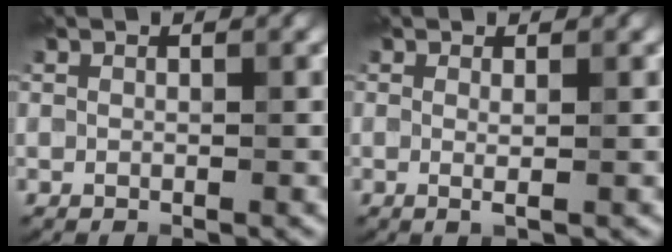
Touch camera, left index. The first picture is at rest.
{"total": 1.2, "force": [0.1, 0.3, 1.1], "torque": [-0.016, -0.005, -0.002]}